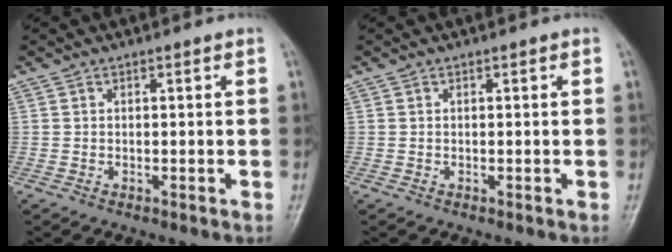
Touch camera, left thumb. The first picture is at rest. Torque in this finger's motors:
{"motor_torque": [0.00, 0.00, -0.05, 0.05, 0.00]}